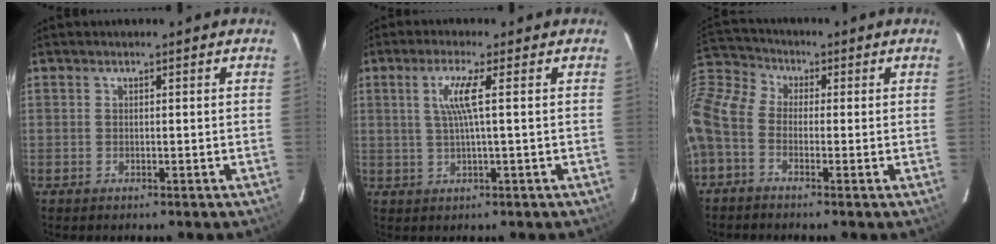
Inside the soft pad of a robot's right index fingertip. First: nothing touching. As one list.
[{"total": 4.6, "force": [1.0, -0.7, 4.5], "torque": [-0.083, 0.002, 0.021]}, {"total": 10.2, "force": [-3.2, 6.7, 7.0], "torque": [-0.167, 0.016, -0.084]}]